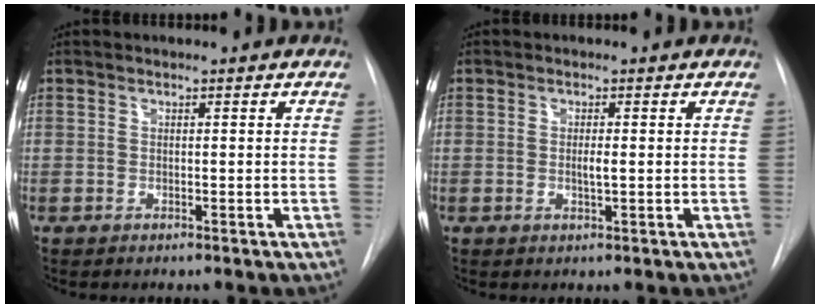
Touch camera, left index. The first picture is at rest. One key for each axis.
{"total": 1.4, "fx": 0.0, "fy": 0.2, "fz": 1.4, "tx": -0.028, "ty": -0.002, "tz": 0.001}